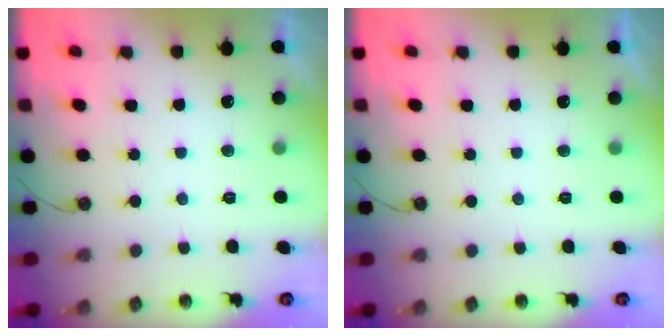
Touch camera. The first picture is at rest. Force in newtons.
{"total": 0.0}